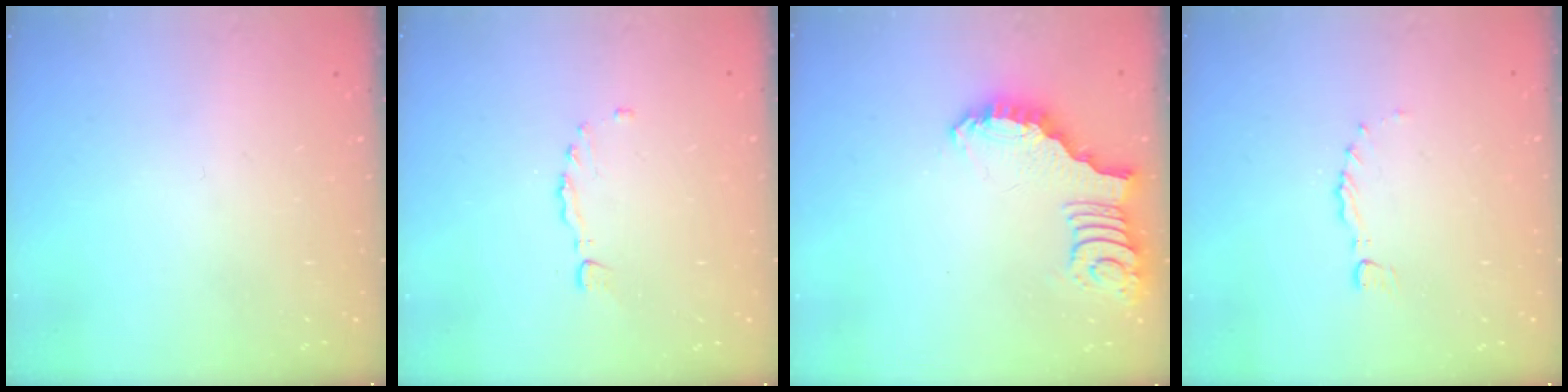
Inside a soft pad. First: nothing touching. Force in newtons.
{"total": 1.4, "press": 1.3, "slide": 0.3}
{"total": 2.6, "press": 2.6, "slide": 0.3}
{"total": 0.0}